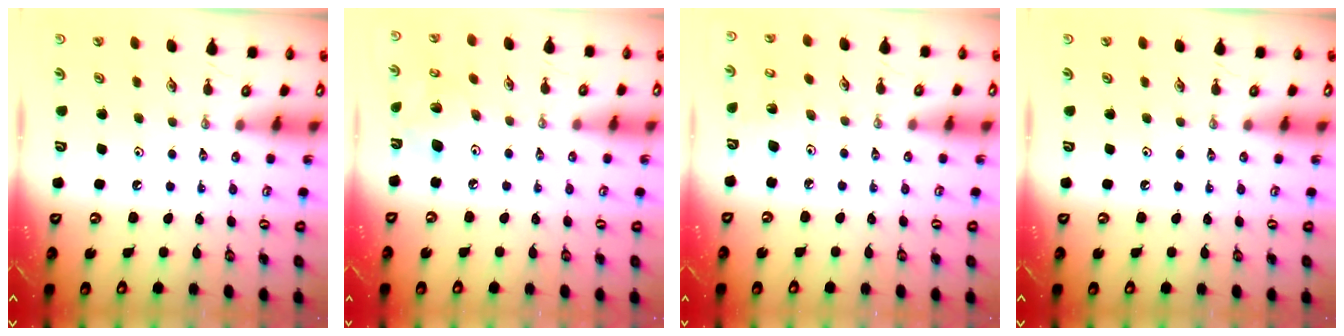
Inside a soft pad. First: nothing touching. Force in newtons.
{"total": 9.0, "press": 8.8, "slide": 1.8}
{"total": 4.1, "press": 4.0, "slide": 1.1}
{"total": 0.0}